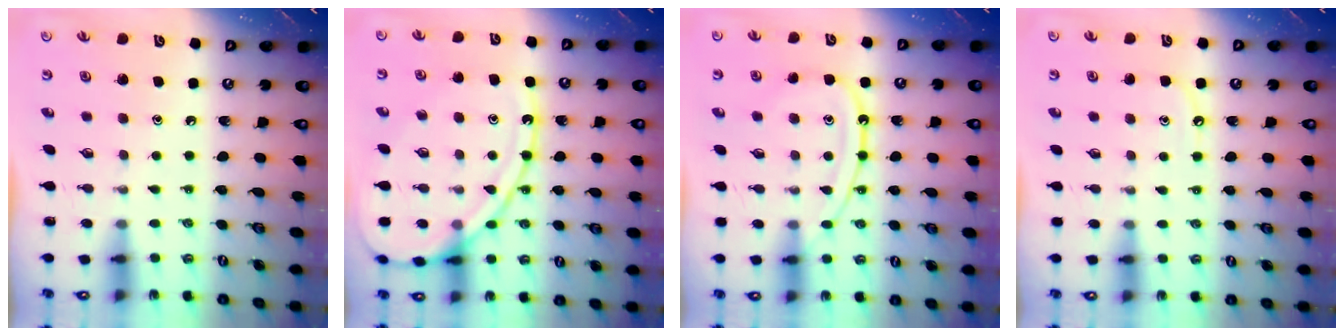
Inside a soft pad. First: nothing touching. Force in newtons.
{"total": 15.3, "press": 15.3, "slide": 1.5}
{"total": 11.7, "press": 11.7, "slide": 1.2}
{"total": 5.3, "press": 5.3, "slide": 0.5}